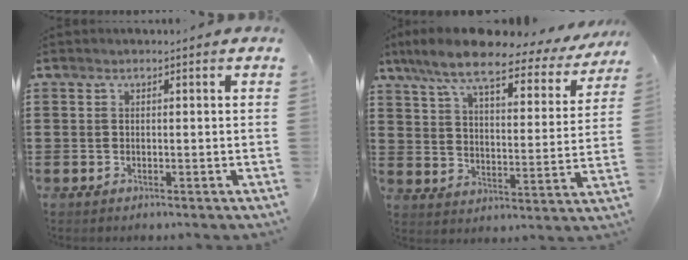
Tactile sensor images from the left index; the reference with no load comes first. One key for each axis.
{"total": 9.6, "fx": 7.9, "fy": 1.5, "fz": 5.3, "tx": -0.132, "ty": -0.036, "tz": 0.133}